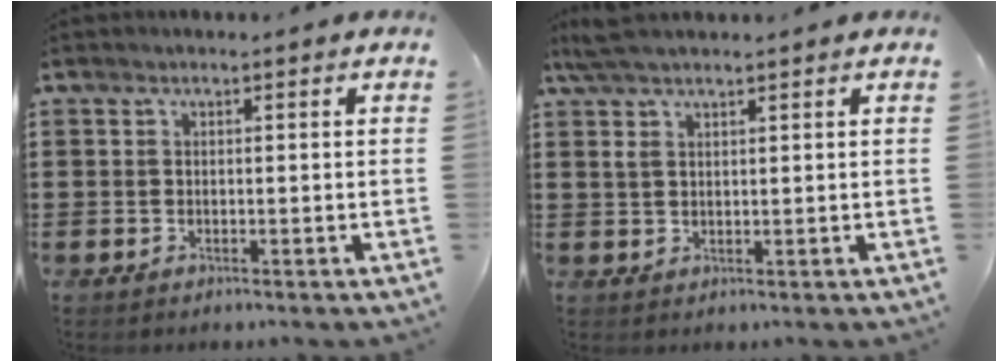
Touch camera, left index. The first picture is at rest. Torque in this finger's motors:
{"motor_torque": [1.45, -0.69, 0.28, 0.08]}